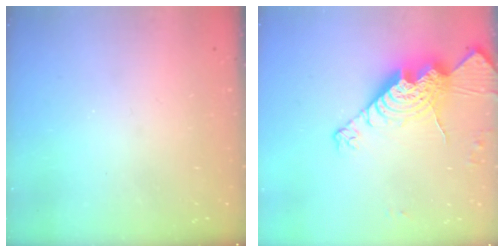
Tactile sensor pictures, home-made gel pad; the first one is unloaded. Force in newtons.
{"total": 19.3, "press": 19.2, "slide": 1.5}